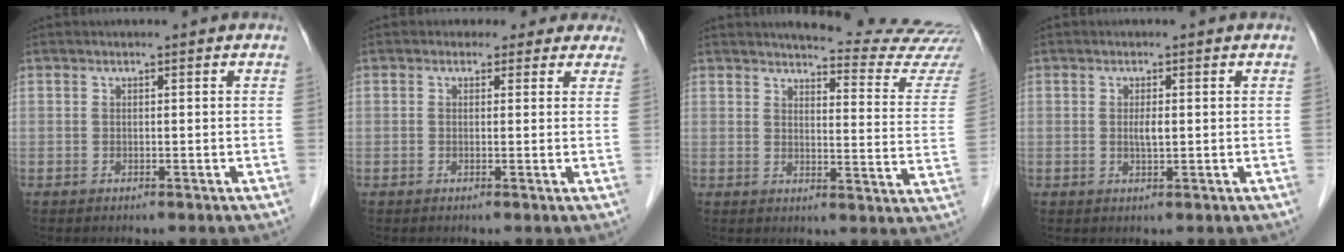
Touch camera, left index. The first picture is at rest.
{"total": 4.9, "force": [3.9, 3.0, 0.2], "torque": [0.019, 0.002, 0.023]}
{"total": 17.0, "force": [16.4, -0.1, 4.3], "torque": [-0.043, -0.118, 0.167]}
{"total": 1.6, "force": [0.1, 0.3, 1.6], "torque": [-0.032, -0.001, 0.003]}